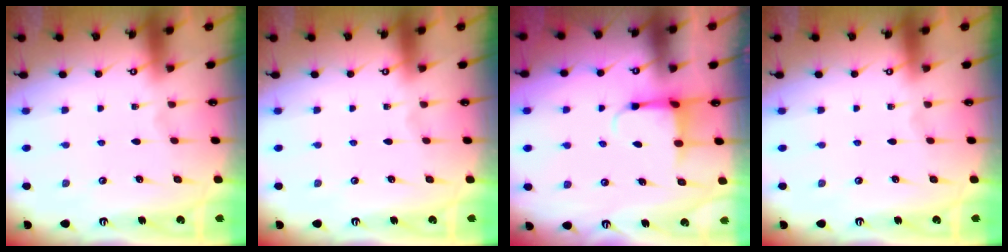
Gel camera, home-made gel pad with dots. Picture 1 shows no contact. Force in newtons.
{"total": 0.0}
{"total": 3.9, "press": 3.7, "slide": 1.2}
{"total": 0.0}